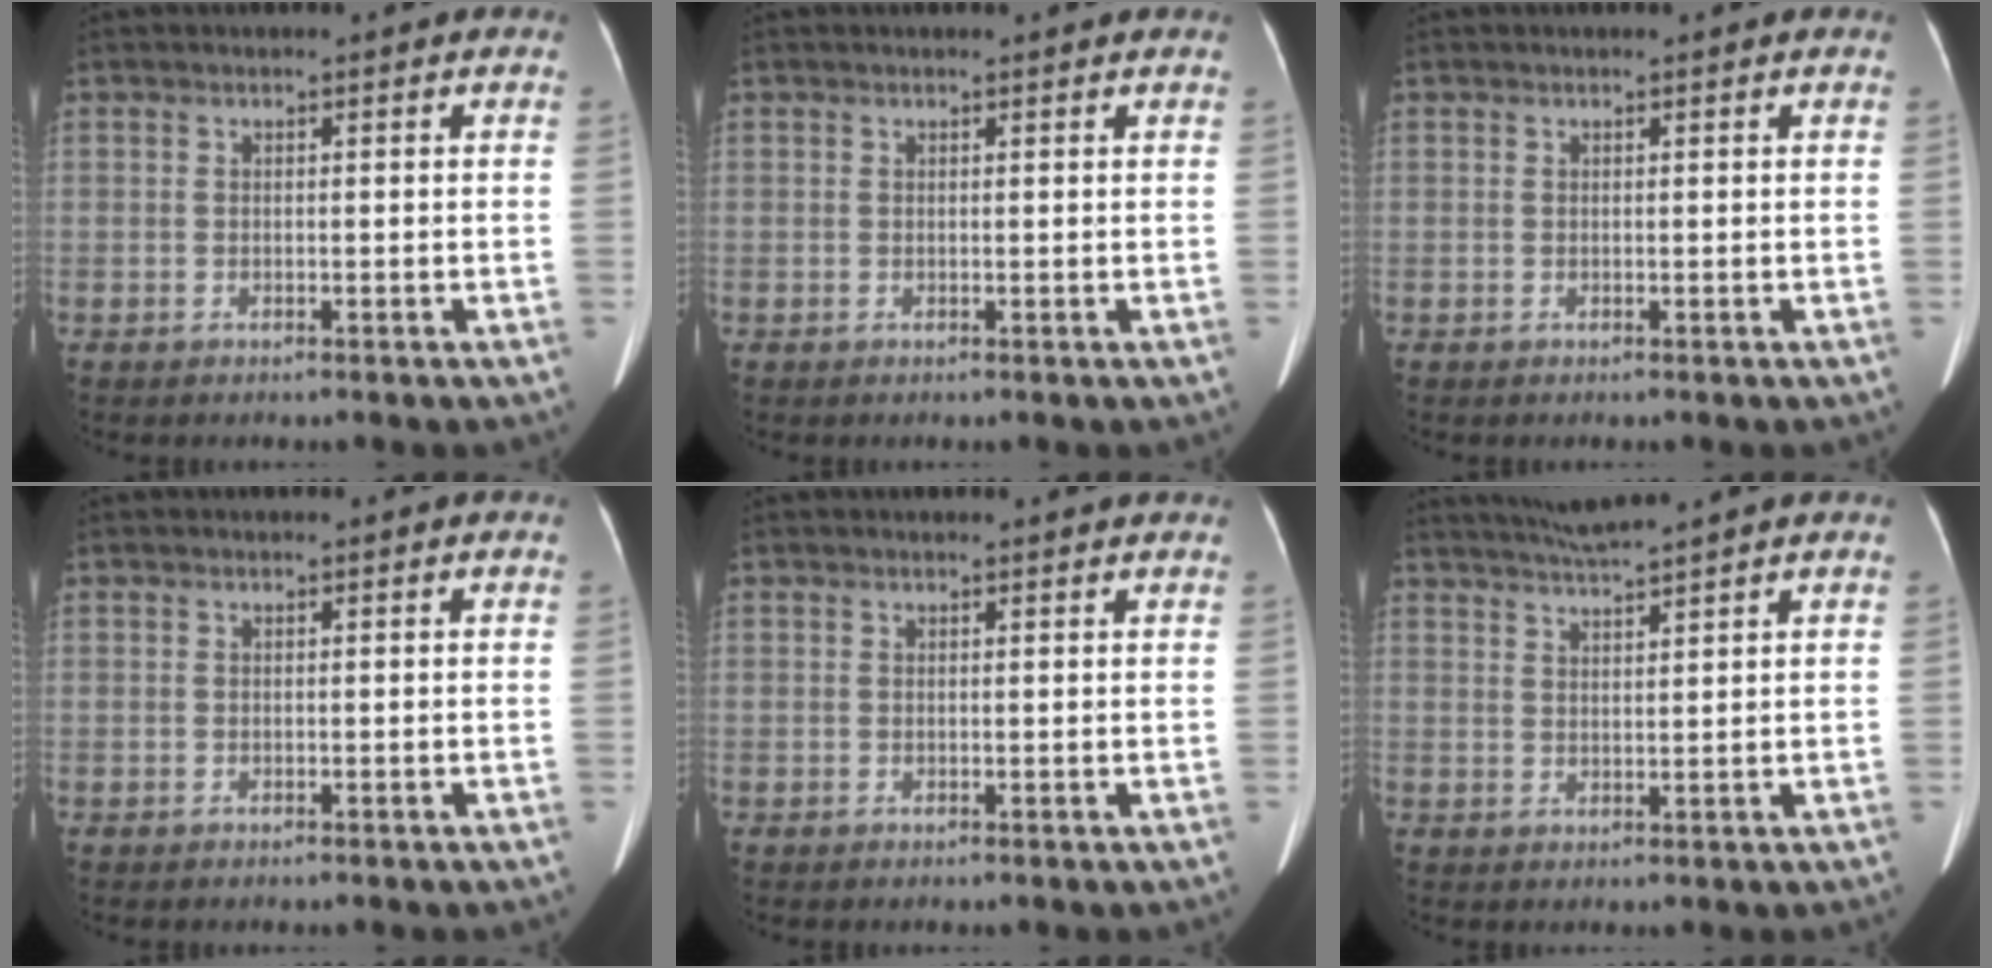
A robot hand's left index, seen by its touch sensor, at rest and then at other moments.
{"total": 0.6, "force": [0.6, 0.0, 0.1], "torque": [-0.007, -0.002, 0.004]}
{"total": 0.0}
{"total": 0.0}
{"total": 0.9, "force": [0.9, 0.1, 0.1], "torque": [-0.010, -0.002, 0.006]}
{"total": 4.5, "force": [4.1, -1.4, 1.5], "torque": [-0.028, 0.007, 0.078]}